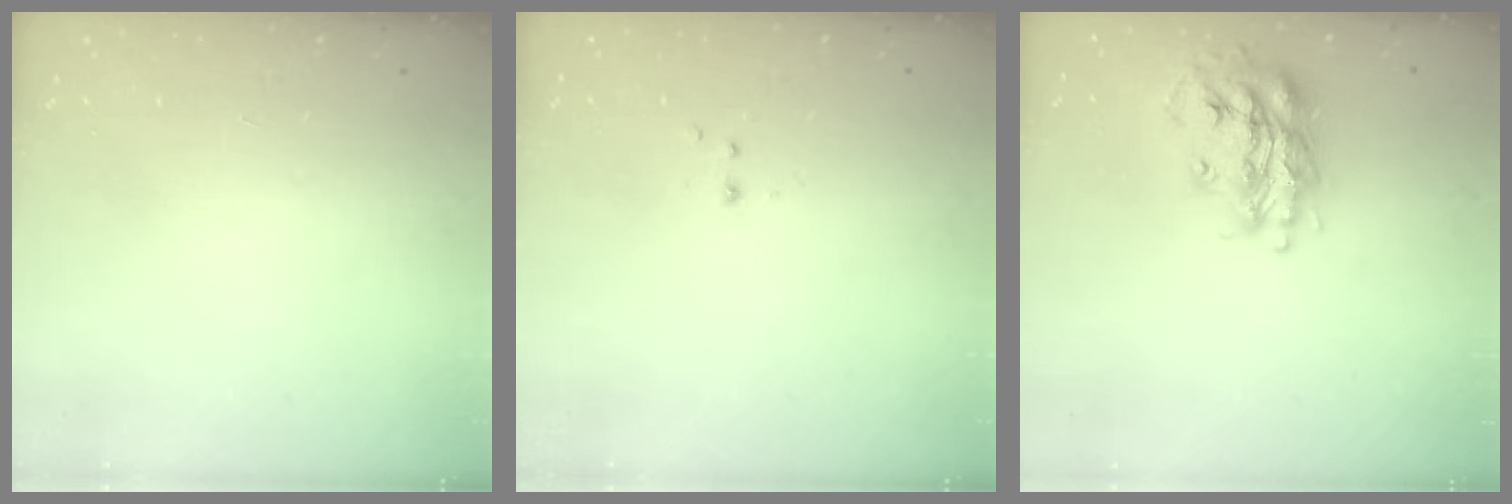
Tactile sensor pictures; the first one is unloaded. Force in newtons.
{"total": 2.2, "press": 1.9, "slide": 1.0}
{"total": 17.4, "press": 17.4, "slide": 1.1}